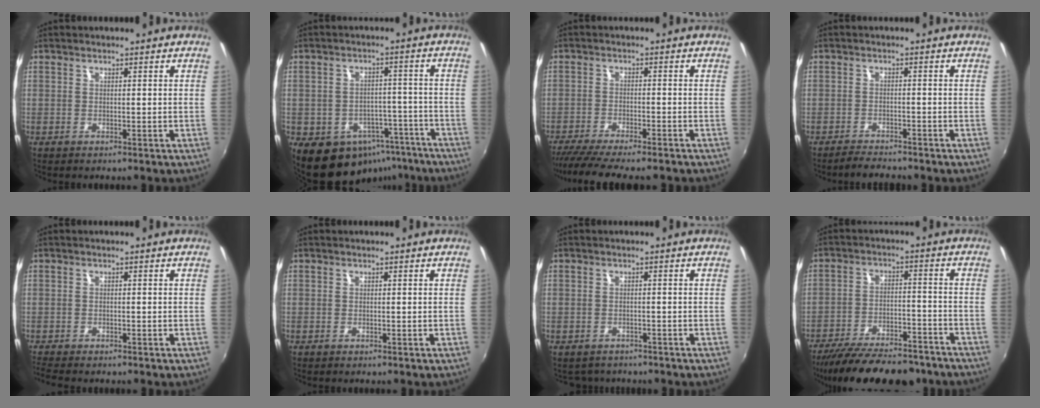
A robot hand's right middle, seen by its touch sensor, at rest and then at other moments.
{"total": 13.6, "force": [-8.4, 9.4, 5.3], "torque": [-0.097, 0.024, -0.084]}
{"total": 11.1, "force": [-9.6, 1.0, 5.5], "torque": [-0.122, -0.035, -0.154]}
{"total": 3.5, "force": [-3.3, 0.5, 0.8], "torque": [-0.033, -0.003, -0.057]}
{"total": 3.8, "force": [-3.4, 0.6, 1.6], "torque": [-0.039, -0.022, -0.060]}
{"total": 0.0}
{"total": 2.9, "force": [-2.5, 1.5, 0.3], "torque": [-0.013, -0.007, -0.035]}
{"total": 21.2, "force": [-17.8, 6.4, 9.7], "torque": [-0.188, -0.020, -0.250]}